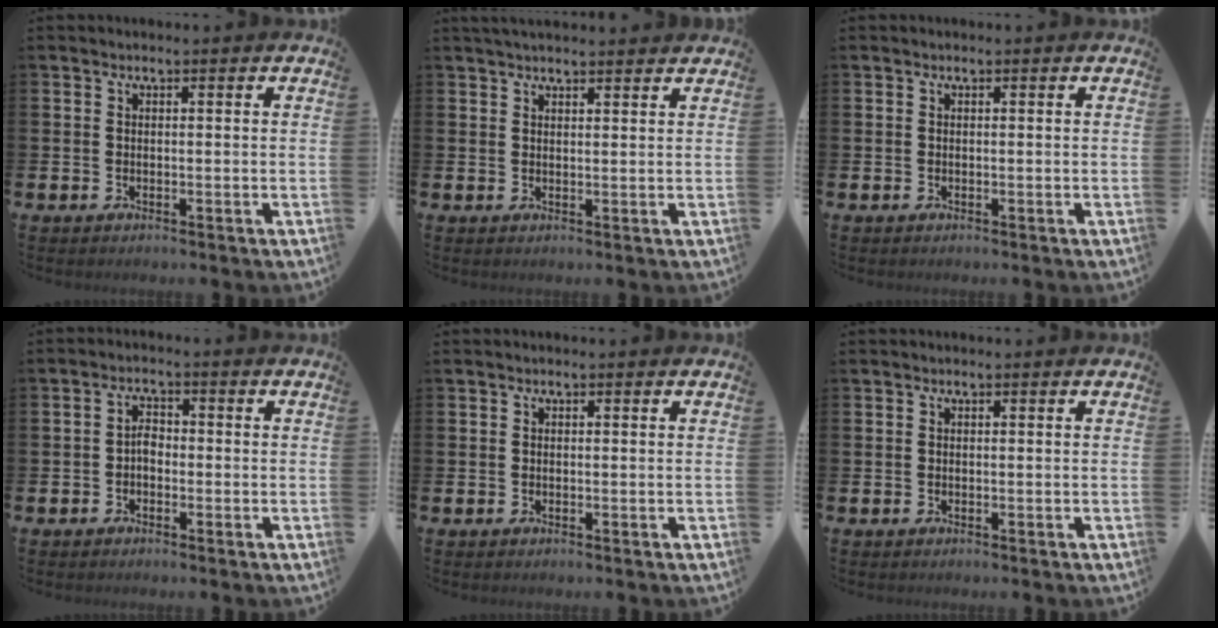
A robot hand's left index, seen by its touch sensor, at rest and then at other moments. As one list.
[{"total": 2.4, "force": [2.3, 0.3, 0.5], "torque": [-0.008, -0.008, 0.041]}, {"total": 0.0}, {"total": 2.2, "force": [-0.8, 1.4, 1.5], "torque": [-0.025, 0.005, -0.019]}, {"total": 0.0}, {"total": 0.0}]